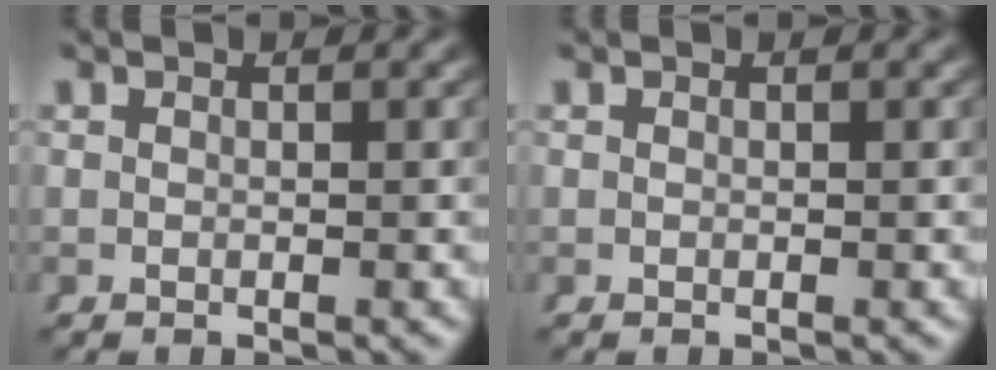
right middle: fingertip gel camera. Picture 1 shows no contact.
{"total": 0.0}